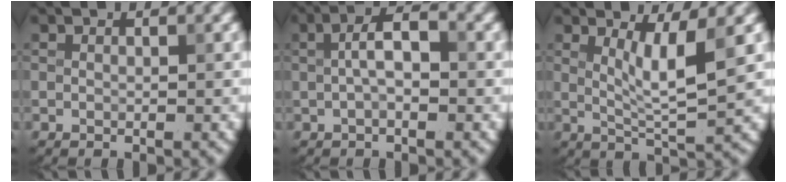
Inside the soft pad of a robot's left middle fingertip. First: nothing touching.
{"total": 3.3, "force": [0.1, 1.3, 3.0], "torque": [-0.057, 0.008, -0.003]}
{"total": 4.2, "force": [1.3, 0.7, 3.9], "torque": [-0.068, -0.009, 0.027]}